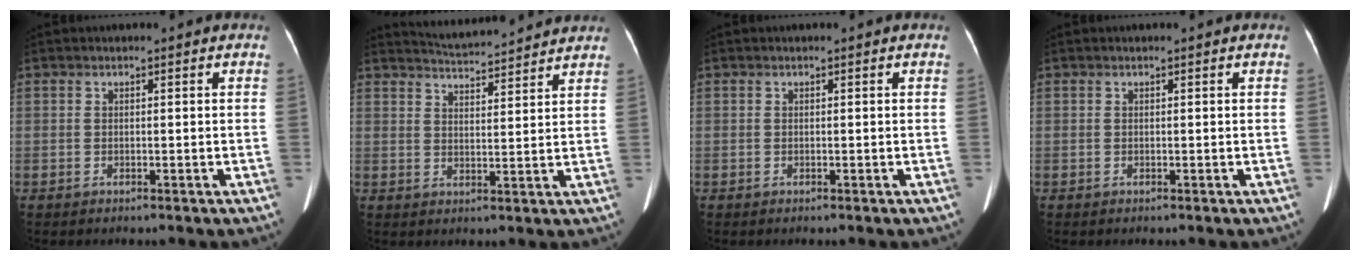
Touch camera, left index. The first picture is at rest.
{"total": 9.8, "force": [9.6, 0.5, 2.3], "torque": [-0.048, 0.019, 0.135]}
{"total": 0.0}
{"total": 0.0}